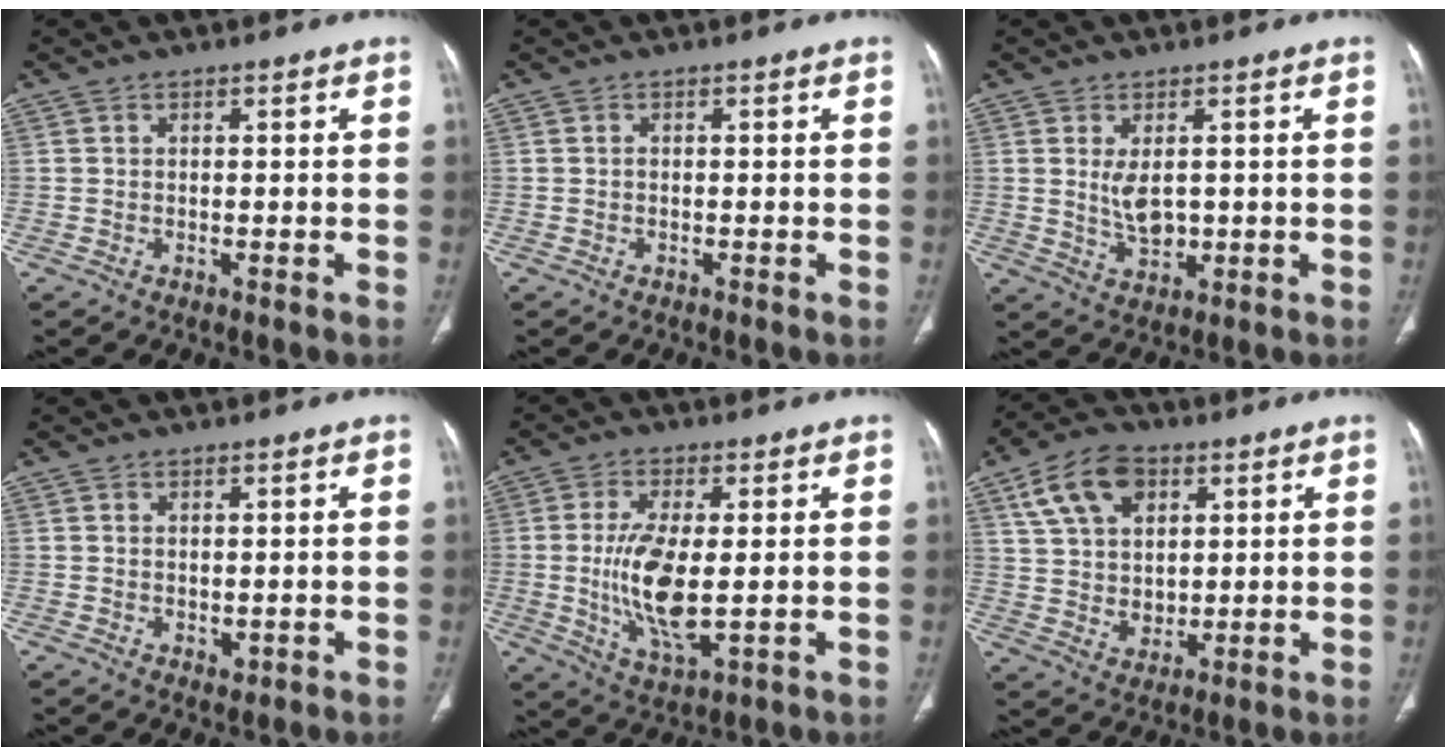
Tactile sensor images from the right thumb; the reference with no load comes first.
{"total": 0.0}
{"total": 4.9, "force": [0.7, 2.8, 4.0], "torque": [-0.069, -0.010, 0.022]}
{"total": 1.2, "force": [0.2, 0.8, 0.9], "torque": [-0.017, -0.006, 0.010]}
{"total": 11.5, "force": [-0.4, 4.4, 10.6], "torque": [-0.216, -0.020, 0.000]}
{"total": 13.1, "force": [5.7, 8.8, 7.8], "torque": [-0.117, -0.012, 0.110]}